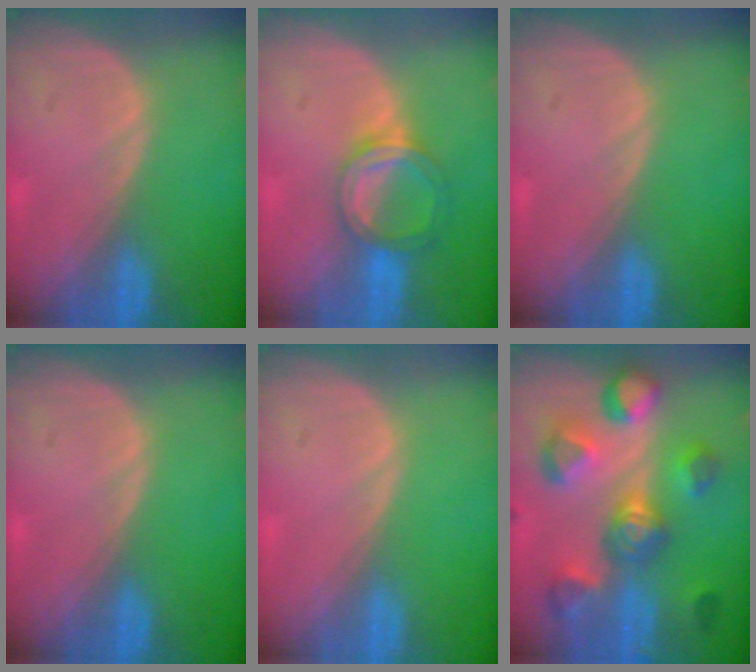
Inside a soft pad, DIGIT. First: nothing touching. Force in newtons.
{"total": 5.3, "press": 5.0, "slide": 1.7}
{"total": 0.0}
{"total": 0.0}
{"total": 0.0}
{"total": 10.1, "press": 9.8, "slide": 2.4}